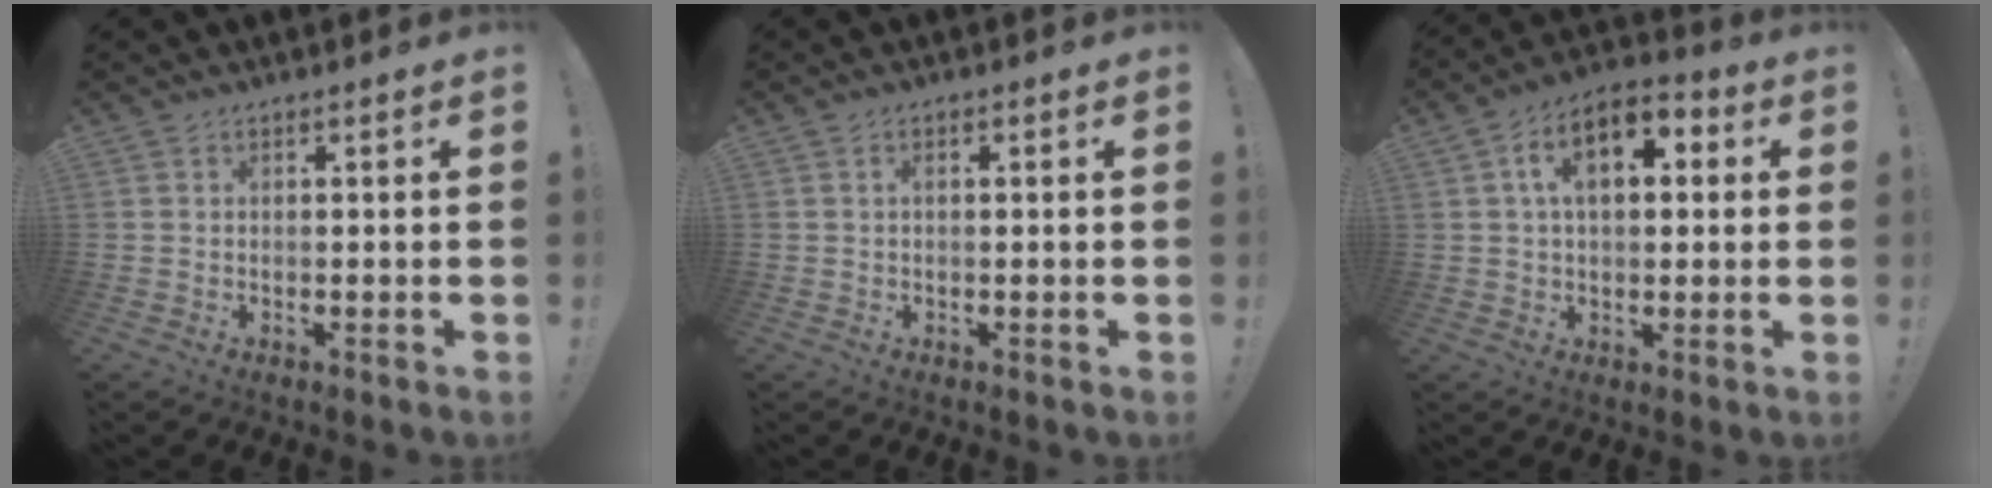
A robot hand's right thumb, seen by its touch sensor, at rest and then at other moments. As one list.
[{"total": 1.2, "force": [0.0, 0.5, 1.1], "torque": [-0.013, 0.002, -0.003]}, {"total": 11.8, "force": [3.4, 6.8, 9.1], "torque": [-0.136, 0.003, 0.056]}]